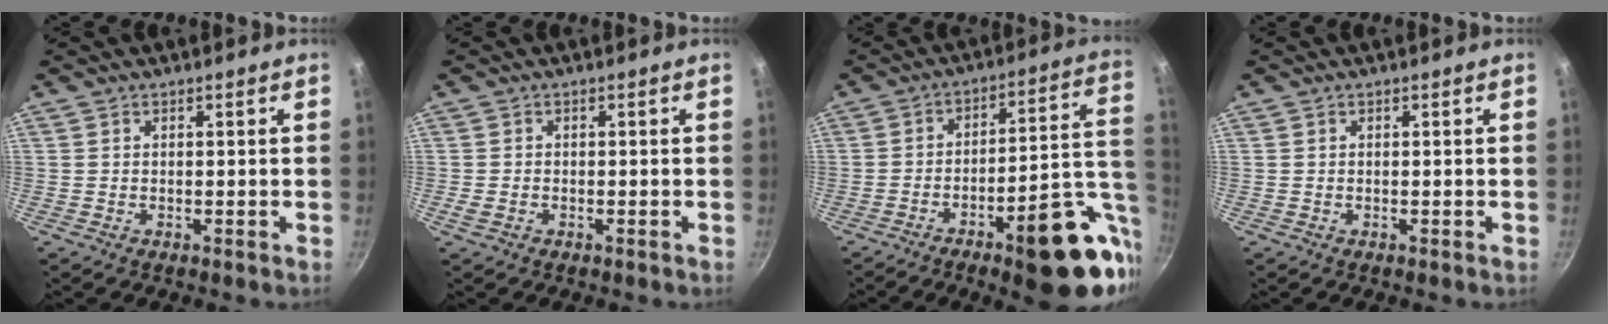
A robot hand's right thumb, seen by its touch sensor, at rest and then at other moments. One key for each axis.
{"total": 1.6, "fx": -0.6, "fy": 1.3, "fz": 0.8, "tx": -0.016, "ty": 0.001, "tz": -0.010}
{"total": 20.3, "fx": -6.5, "fy": 7.1, "fz": 17.8, "tx": -0.200, "ty": 0.028, "tz": -0.084}
{"total": 0.0}